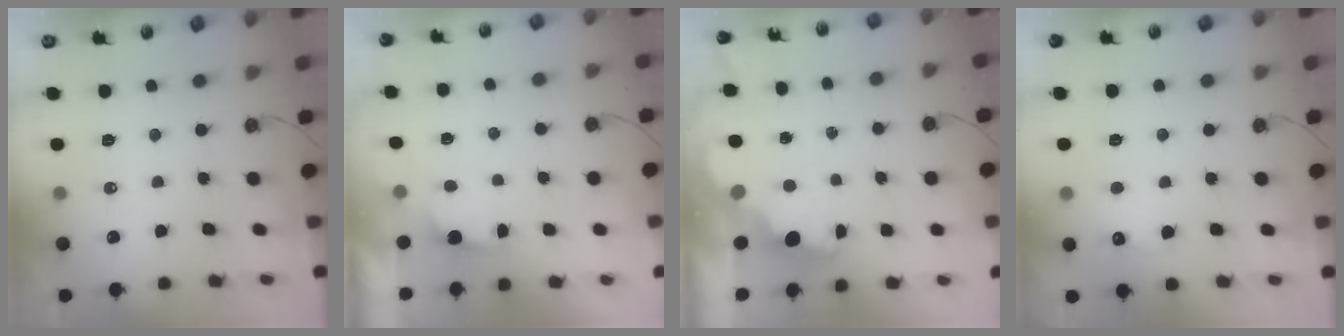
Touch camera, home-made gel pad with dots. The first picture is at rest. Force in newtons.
{"total": 1.2, "press": 0.9, "slide": 0.8}
{"total": 3.5, "press": 3.4, "slide": 0.7}
{"total": 6.2, "press": 6.1, "slide": 1.2}